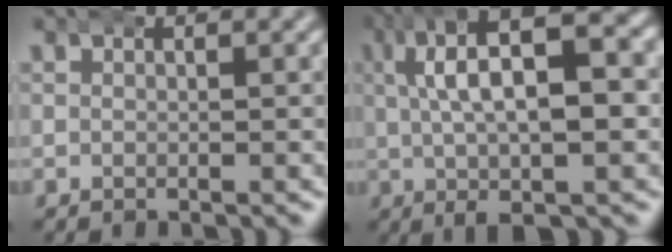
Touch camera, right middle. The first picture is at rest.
{"total": 11.9, "force": [2.1, 5.7, 10.2], "torque": [-0.145, 0.016, 0.026]}